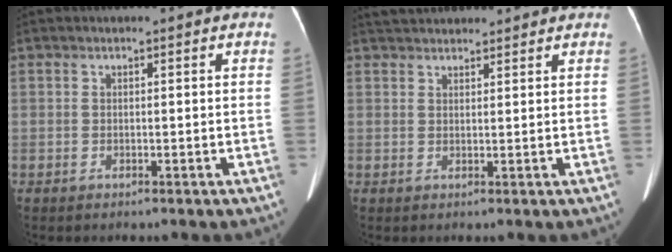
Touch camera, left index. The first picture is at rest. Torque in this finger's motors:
{"motor_torque": [0.89, -1.19, 0.31, 0.01]}